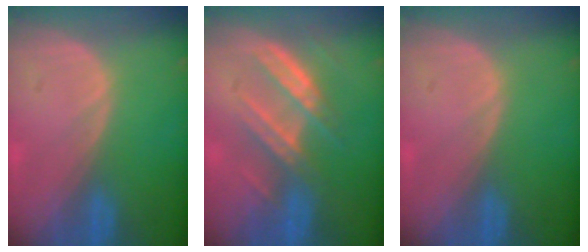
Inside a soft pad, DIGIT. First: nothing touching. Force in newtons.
{"total": 6.8, "press": 6.7, "slide": 1.0}
{"total": 0.0}